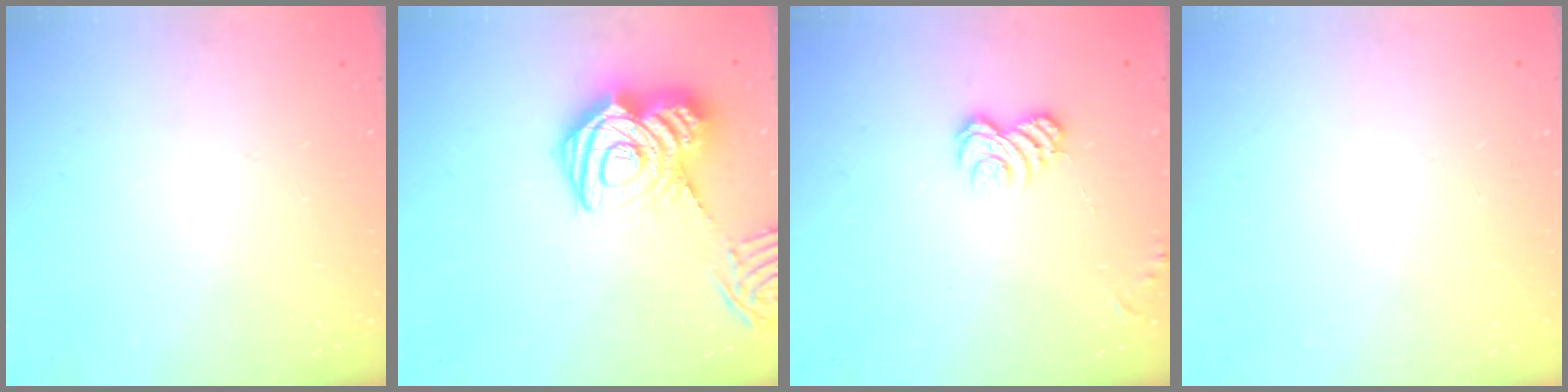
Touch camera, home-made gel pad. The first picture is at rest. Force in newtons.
{"total": 20.4, "press": 20.3, "slide": 2.1}
{"total": 4.7, "press": 4.5, "slide": 1.3}
{"total": 0.0}